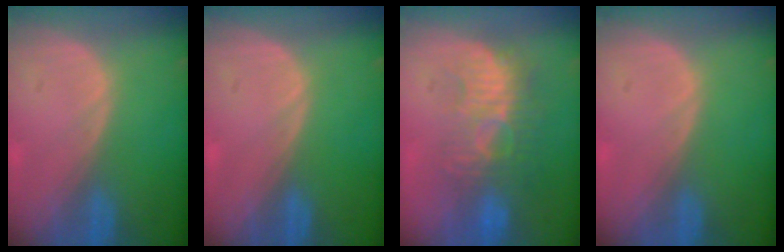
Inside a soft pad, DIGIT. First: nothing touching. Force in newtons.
{"total": 0.0}
{"total": 9.1, "press": 8.7, "slide": 2.9}
{"total": 0.0}